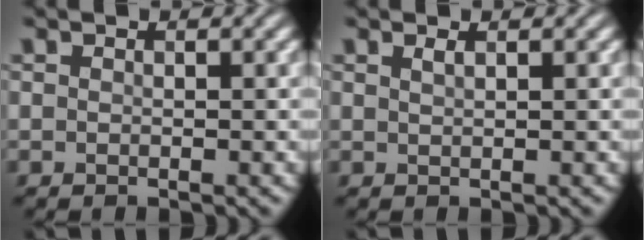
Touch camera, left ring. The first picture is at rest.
{"total": 0.7, "force": [0.5, 0.2, 0.5], "torque": [-0.007, 0.002, 0.008]}